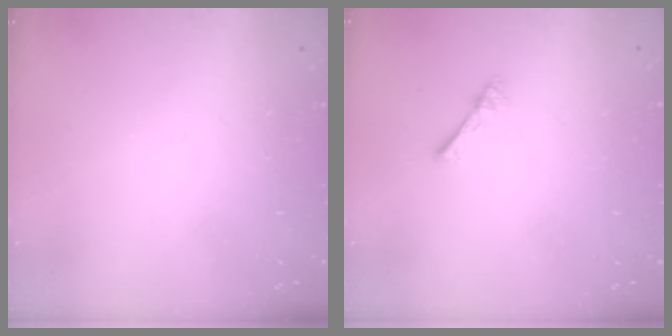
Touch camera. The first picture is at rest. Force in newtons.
{"total": 1.0, "press": 1.0, "slide": 0.3}